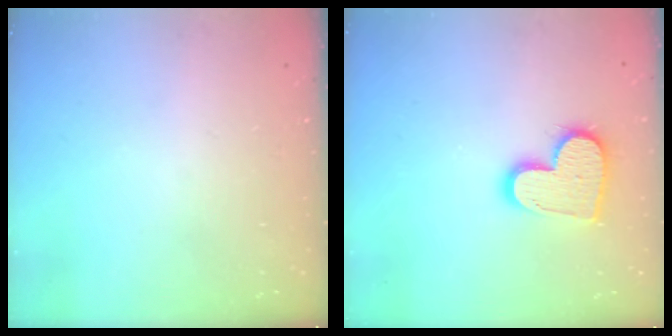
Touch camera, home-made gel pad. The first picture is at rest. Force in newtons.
{"total": 14.8, "press": 14.8, "slide": 1.1}